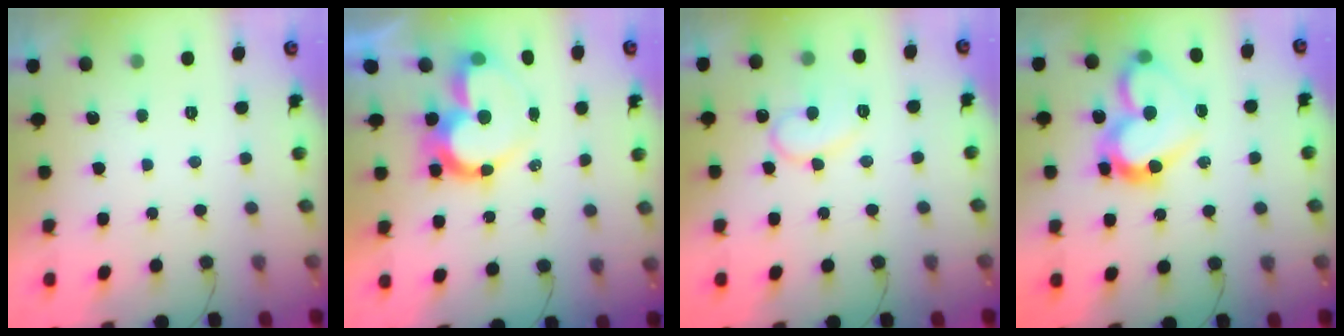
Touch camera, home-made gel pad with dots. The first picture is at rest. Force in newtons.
{"total": 12.8, "press": 12.7, "slide": 1.4}
{"total": 11.8, "press": 11.7, "slide": 1.1}
{"total": 16.2, "press": 16.0, "slide": 2.1}